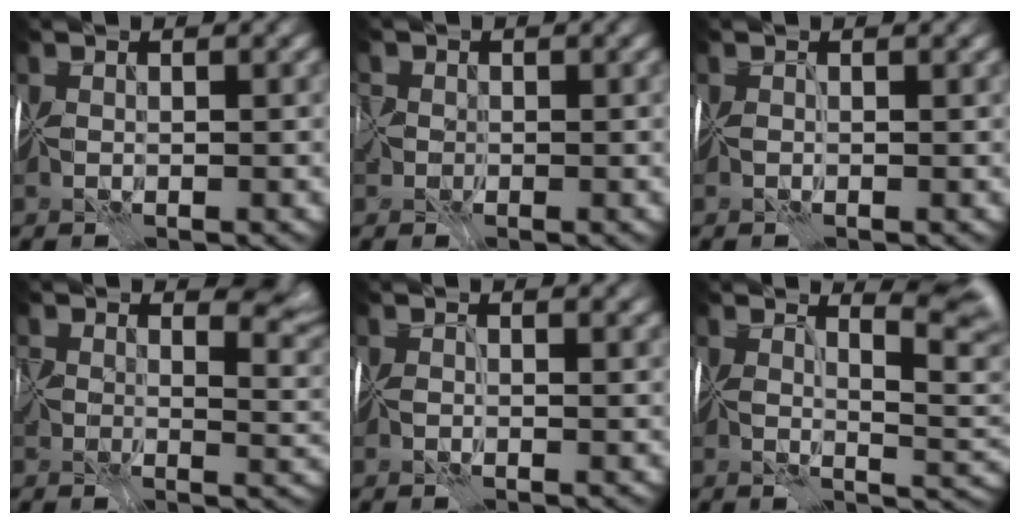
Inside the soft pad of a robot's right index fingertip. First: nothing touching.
{"total": 1.2, "force": [-0.9, 0.7, -0.3], "torque": [0.010, -0.006, -0.016]}
{"total": 1.6, "force": [-0.2, -1.4, -0.7], "torque": [0.019, -0.007, -0.003]}
{"total": 4.1, "force": [2.4, 1.9, 2.8], "torque": [-0.035, -0.021, 0.042]}
{"total": 1.2, "force": [0.9, -0.8, 0.3], "torque": [0.007, -0.006, 0.010]}
{"total": 5.7, "force": [3.0, 0.8, 4.7], "torque": [-0.027, 0.007, 0.042]}